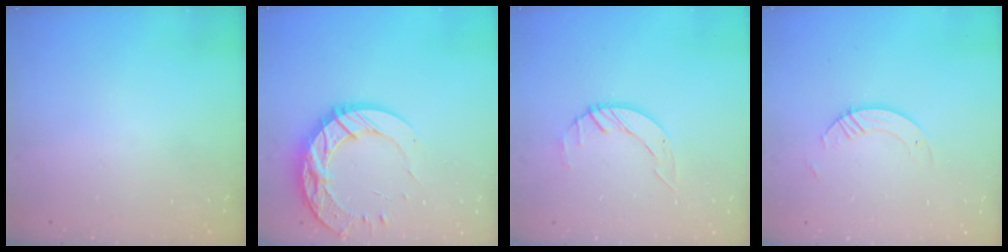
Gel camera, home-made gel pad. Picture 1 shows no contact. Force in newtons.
{"total": 16.1, "press": 16.0, "slide": 1.2}
{"total": 3.3, "press": 3.2, "slide": 0.4}
{"total": 3.7, "press": 3.7, "slide": 0.3}